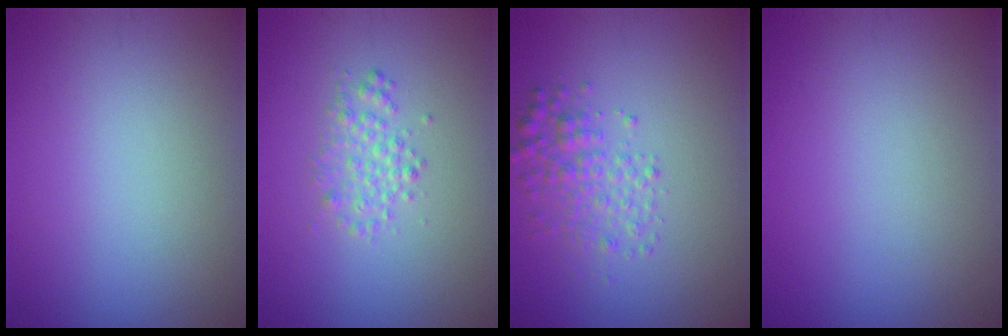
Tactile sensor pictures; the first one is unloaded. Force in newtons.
{"total": 2.0, "press": 2.0, "slide": 0.0}
{"total": 2.8, "press": 2.8, "slide": 0.1}
{"total": 0.0}